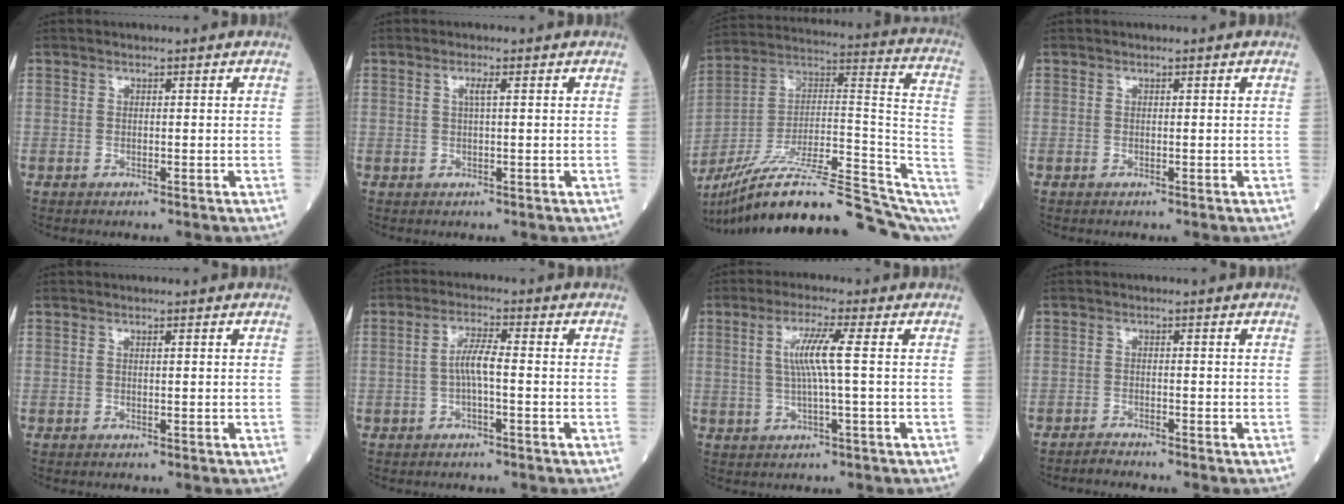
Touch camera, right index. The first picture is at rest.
{"total": 1.6, "force": [0.6, 0.0, 1.5], "torque": [-0.028, 0.001, 0.009]}
{"total": 28.7, "force": [-22.0, 4.6, 17.8], "torque": [-0.217, 0.019, -0.341]}
{"total": 0.0}
{"total": 0.6, "force": [0.3, 0.0, 0.5], "torque": [-0.015, 0.003, 0.005]}
{"total": 4.1, "force": [-0.4, 0.5, 4.0], "torque": [-0.080, 0.009, -0.008]}
{"total": 6.0, "force": [0.9, -0.6, 5.9], "torque": [-0.115, 0.004, 0.019]}
{"total": 1.4, "force": [-1.4, -0.2, 0.0], "torque": [0.000, -0.003, -0.025]}